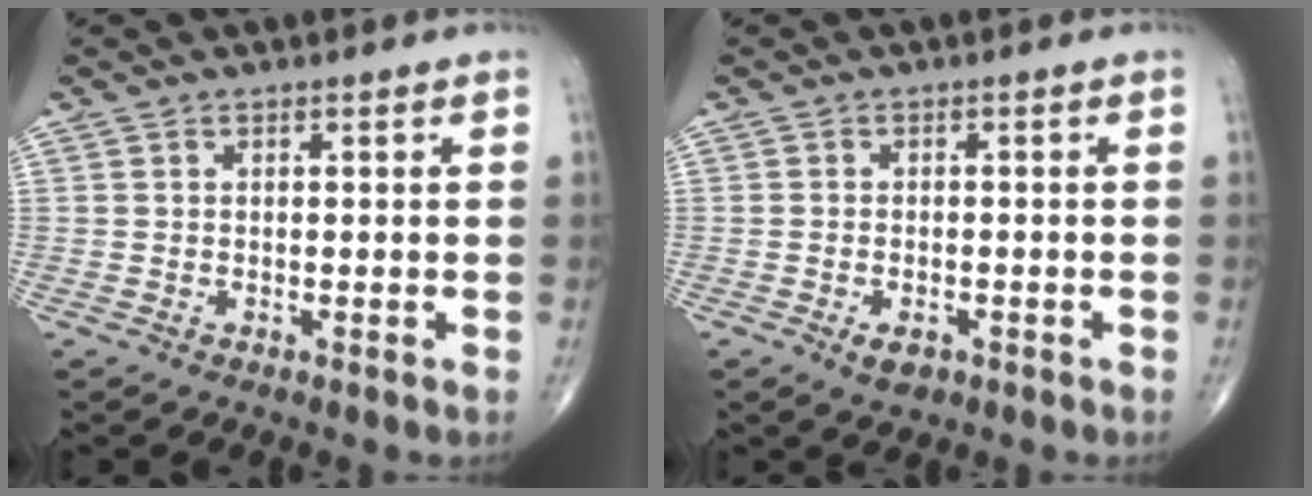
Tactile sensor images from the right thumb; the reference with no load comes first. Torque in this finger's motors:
{"motor_torque": [-0.09, 0.28, 0.00, -0.09, 0.09]}